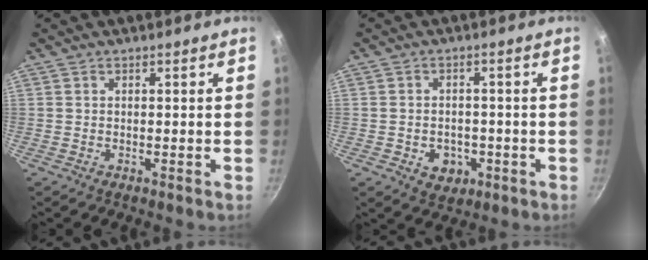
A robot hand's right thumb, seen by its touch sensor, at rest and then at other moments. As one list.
[{"total": 5.6, "force": [-1.9, 4.4, 3.0], "torque": [-0.029, 0.012, -0.017]}]